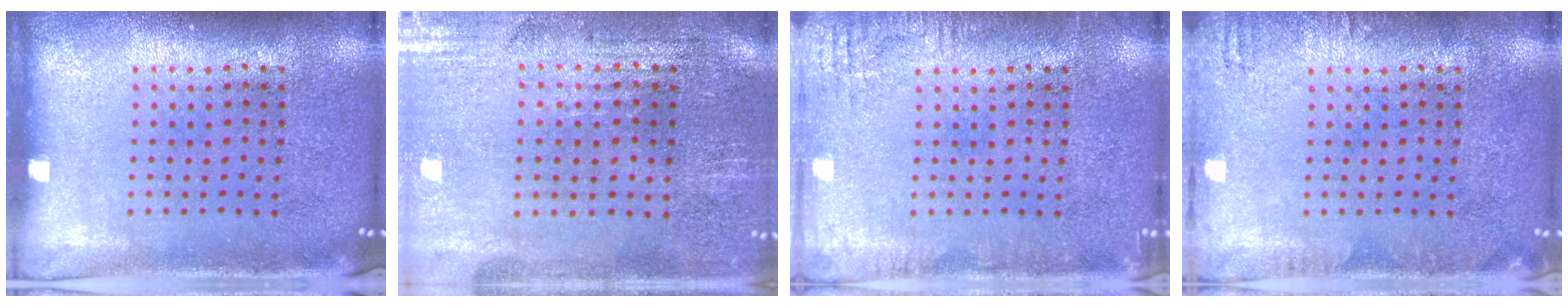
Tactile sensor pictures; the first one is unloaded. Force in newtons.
{"total": 0.6, "press": 0.5, "slide": 0.3}
{"total": 2.0, "press": 2.0, "slide": 0.2}
{"total": 1.4, "press": 1.3, "slide": 0.2}